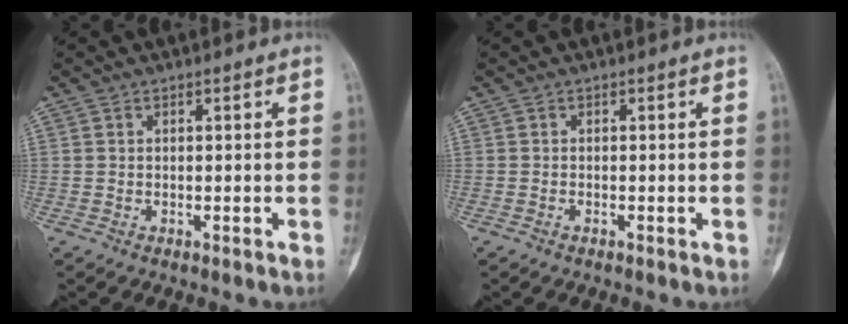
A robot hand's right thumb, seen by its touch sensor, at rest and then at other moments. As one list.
[{"total": 0.0}]